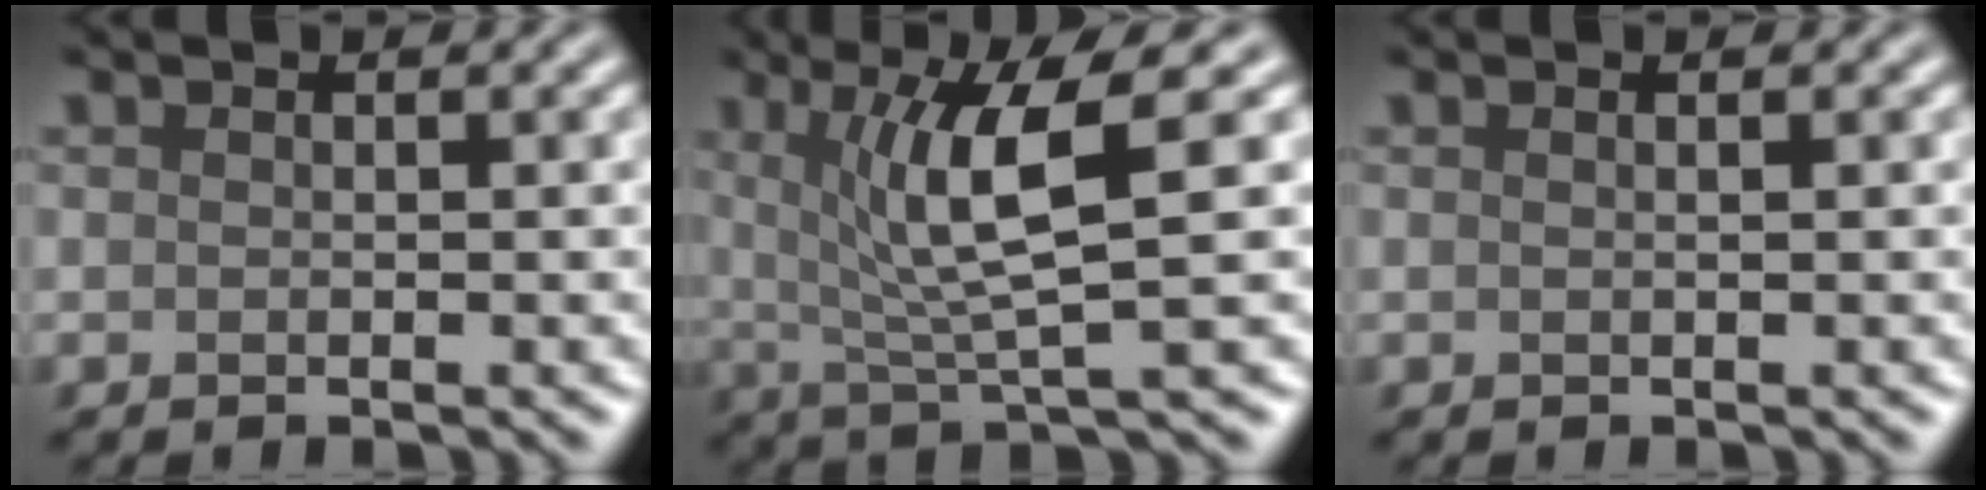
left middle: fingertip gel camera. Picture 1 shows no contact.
{"total": 6.3, "force": [1.6, 1.1, 6.0], "torque": [-0.106, 0.004, 0.034]}
{"total": 0.8, "force": [0.3, 0.4, 0.6], "torque": [0.001, -0.001, -0.006]}